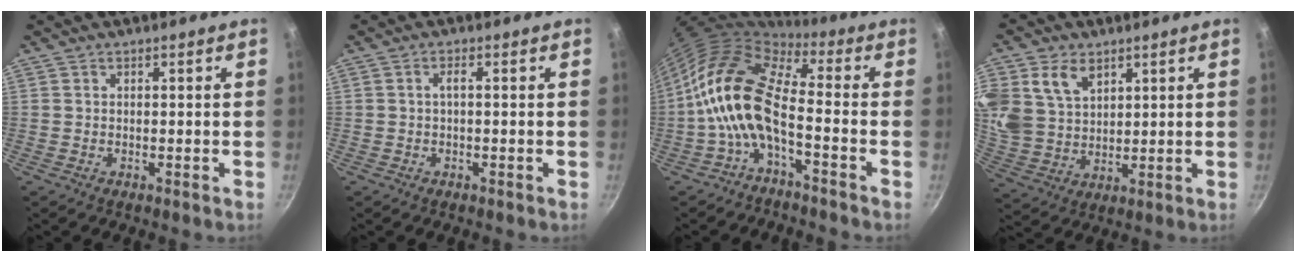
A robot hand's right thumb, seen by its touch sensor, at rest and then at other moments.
{"total": 1.3, "force": [-0.2, 0.4, 1.3], "torque": [-0.031, 0.008, -0.003]}
{"total": 12.8, "force": [-3.1, 5.7, 11.0], "torque": [-0.208, 0.037, -0.071]}
{"total": 14.7, "force": [6.3, 10.7, 7.9], "torque": [-0.172, -0.009, 0.136]}